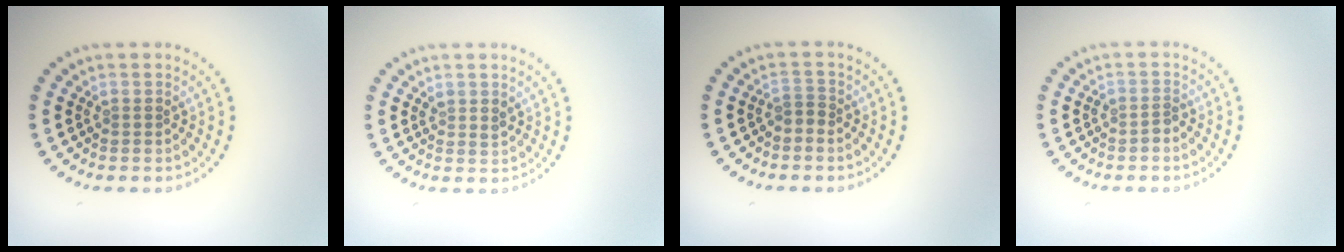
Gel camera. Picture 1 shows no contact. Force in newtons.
{"total": 1.0, "press": 0.9, "slide": 0.5}
{"total": 1.1, "press": 0.8, "slide": 0.7}
{"total": 1.0, "press": 0.8, "slide": 0.7}